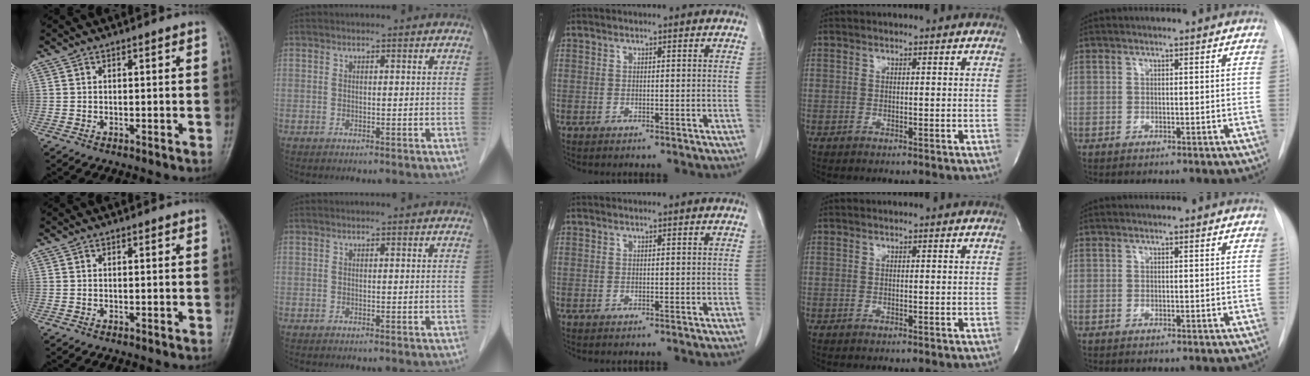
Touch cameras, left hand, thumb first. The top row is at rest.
{}